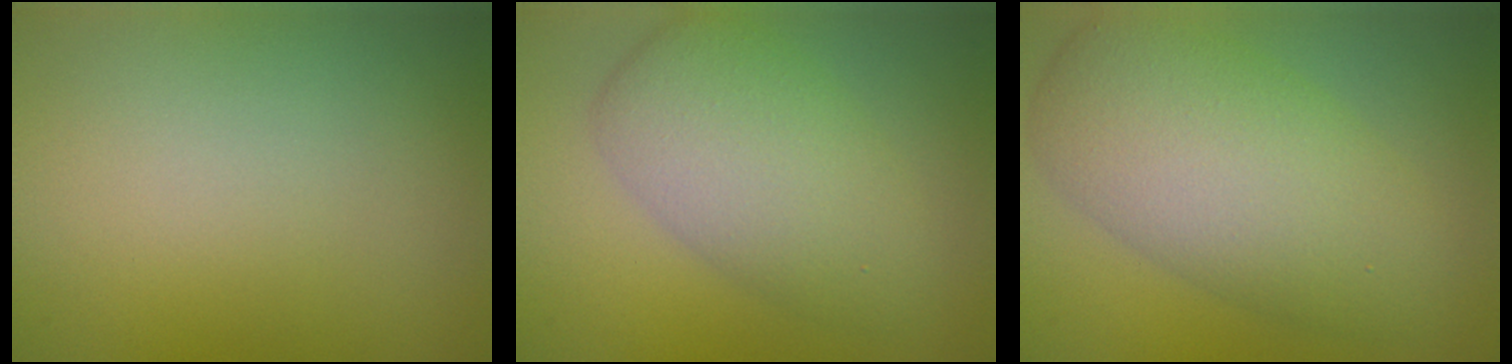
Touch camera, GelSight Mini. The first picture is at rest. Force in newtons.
{"total": 5.8, "press": 5.8, "slide": 0.3}
{"total": 8.2, "press": 8.2, "slide": 0.3}